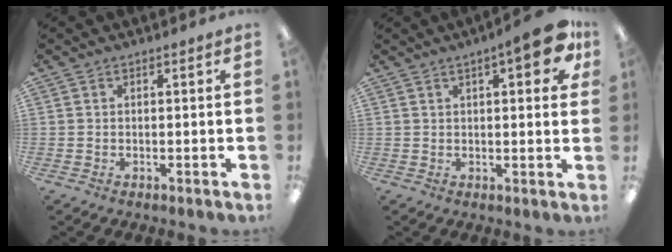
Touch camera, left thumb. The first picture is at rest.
{"total": 9.3, "force": [4.1, 2.9, 7.8], "torque": [-0.104, -0.008, 0.064]}